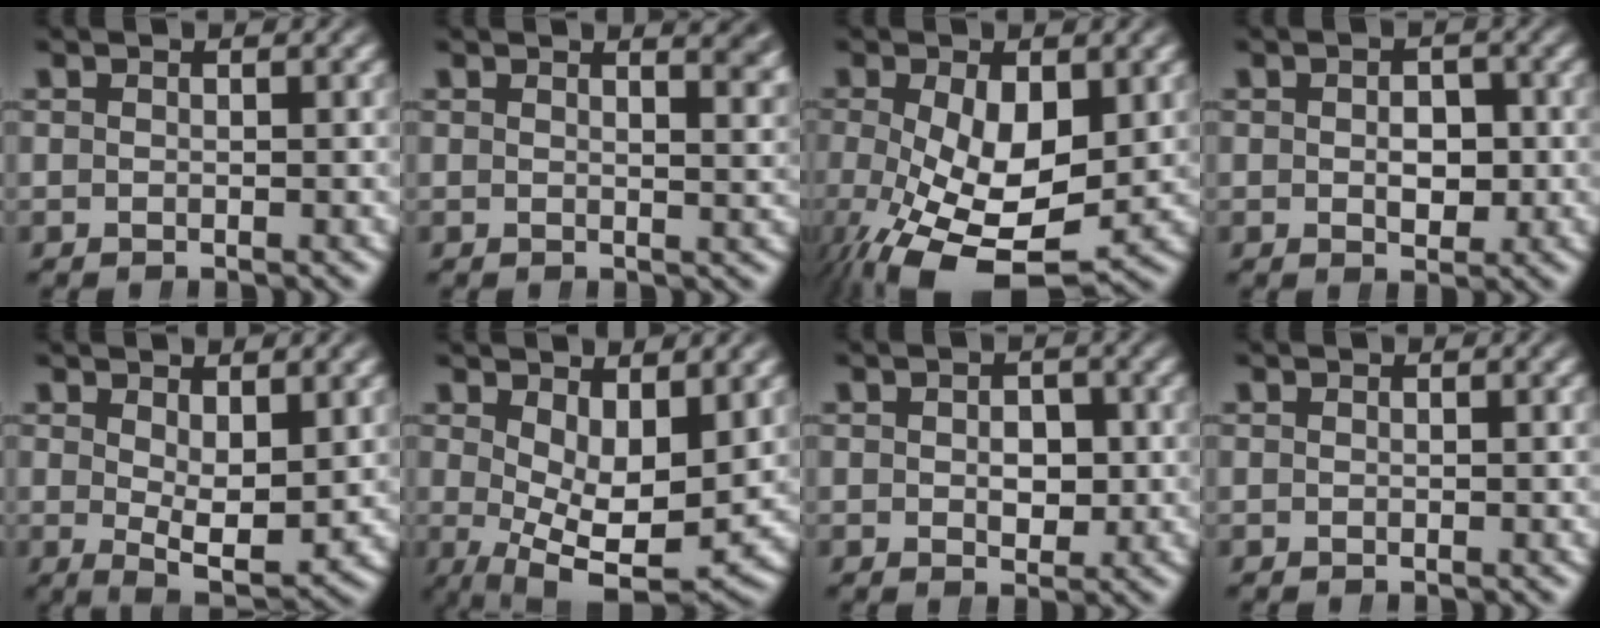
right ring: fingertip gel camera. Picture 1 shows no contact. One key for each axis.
{"total": 3.7, "fx": 2.6, "fy": 0.8, "fz": 2.6, "tx": -0.011, "ty": 0.004, "tz": 0.033}
{"total": 9.4, "fx": -2.8, "fy": 5.0, "fz": 7.4, "tx": -0.134, "ty": -0.049, "tz": -0.017}
{"total": 2.5, "fx": 0.0, "fy": 1.5, "fz": 2.0, "tx": -0.016, "ty": -0.006, "tz": 0.003}
{"total": 3.7, "fx": 0.4, "fy": 0.9, "fz": 3.6, "tx": -0.048, "ty": -0.026, "tz": 0.018}
{"total": 7.2, "fx": -1.3, "fy": 3.2, "fz": 6.3, "tx": -0.099, "ty": -0.044, "tz": -0.001}
{"total": 2.2, "fx": 0.1, "fy": 1.3, "fz": 1.7, "tx": -0.014, "ty": -0.008, "tz": 0.007}
{"total": 0.0}